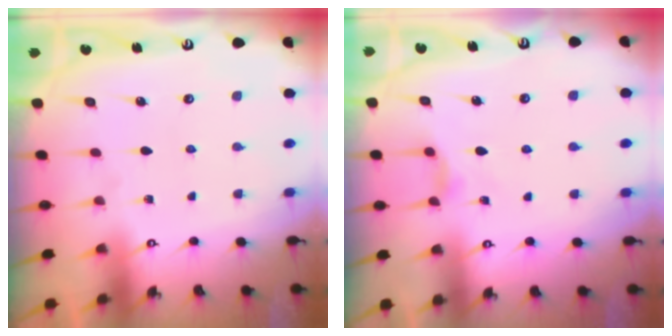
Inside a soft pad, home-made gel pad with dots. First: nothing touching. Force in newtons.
{"total": 4.4, "press": 4.3, "slide": 0.7}